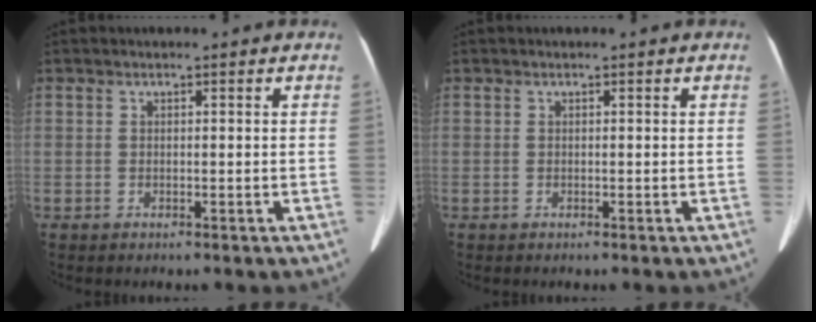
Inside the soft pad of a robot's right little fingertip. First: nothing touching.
{"total": 0.0}